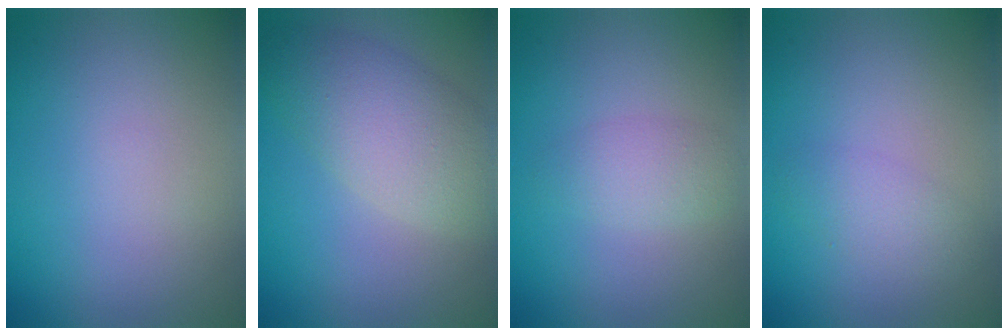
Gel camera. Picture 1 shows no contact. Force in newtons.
{"total": 5.7, "press": 5.7, "slide": 0.3}
{"total": 2.0, "press": 2.0, "slide": 0.1}
{"total": 2.0, "press": 2.0, "slide": 0.1}